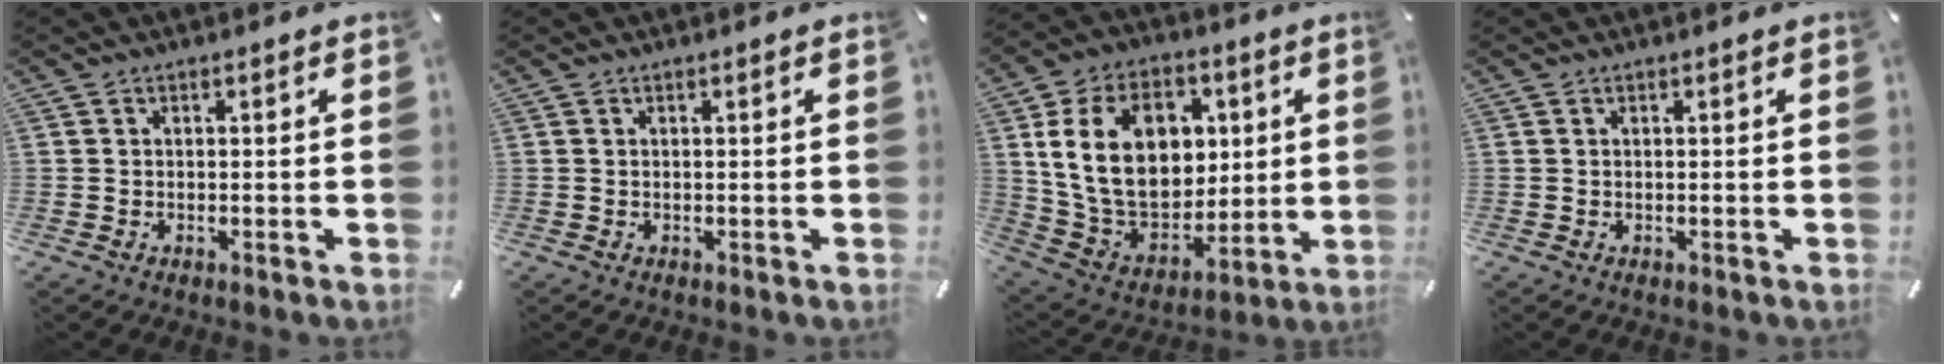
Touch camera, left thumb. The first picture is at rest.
{"total": 0.0}
{"total": 21.6, "force": [4.8, 15.9, 13.8], "torque": [-0.244, -0.014, 0.088]}
{"total": 0.0}